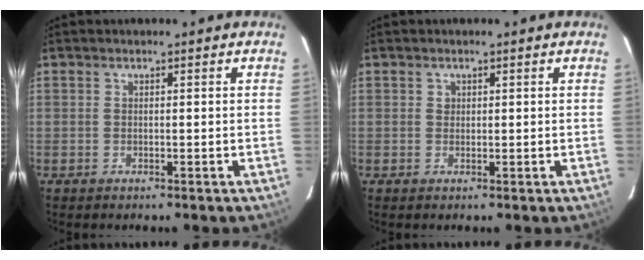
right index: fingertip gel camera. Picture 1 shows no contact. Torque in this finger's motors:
{"motor_torque": [0.01, 0.00, 0.00, 0.01]}